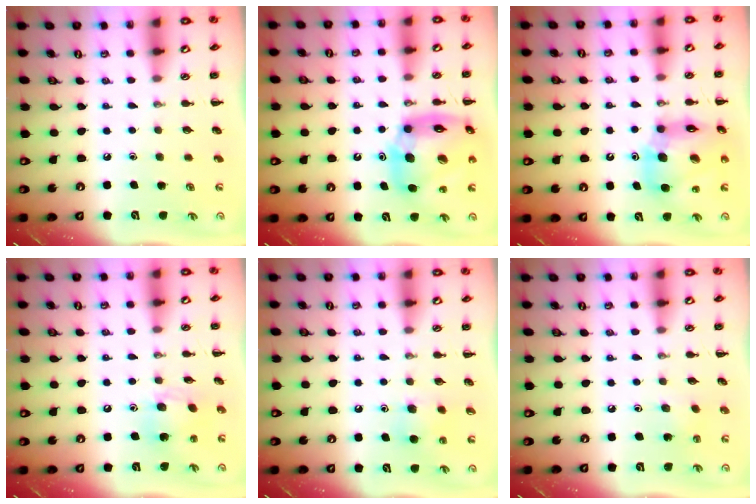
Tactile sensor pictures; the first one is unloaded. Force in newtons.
{"total": 15.9, "press": 15.2, "slide": 4.5}
{"total": 14.4, "press": 13.8, "slide": 4.1}
{"total": 8.6, "press": 8.5, "slide": 0.9}
{"total": 6.7, "press": 6.5, "slide": 1.6}
{"total": 1.5, "press": 1.4, "slide": 0.7}